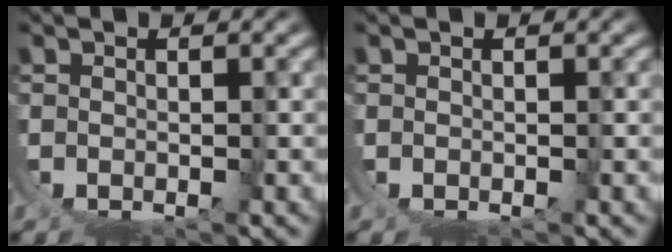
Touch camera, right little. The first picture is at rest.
{"total": 0.0}